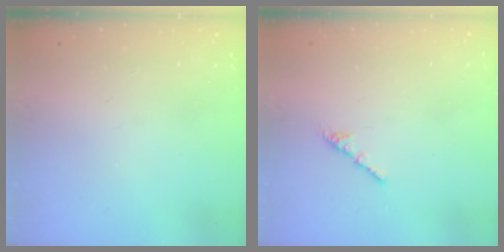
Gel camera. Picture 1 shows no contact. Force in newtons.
{"total": 2.1, "press": 2.0, "slide": 0.7}